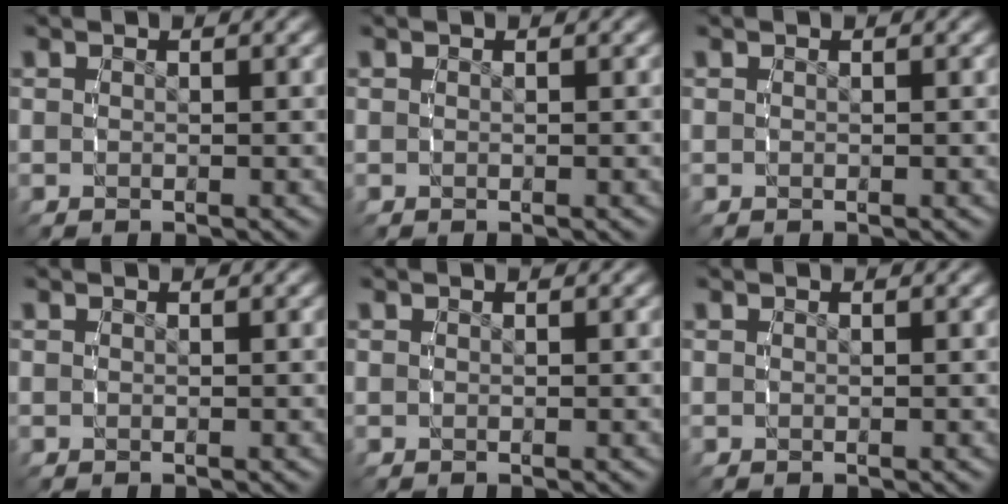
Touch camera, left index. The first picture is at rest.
{"total": 0.0}
{"total": 0.0}
{"total": 0.0}
{"total": 0.0}
{"total": 0.0}